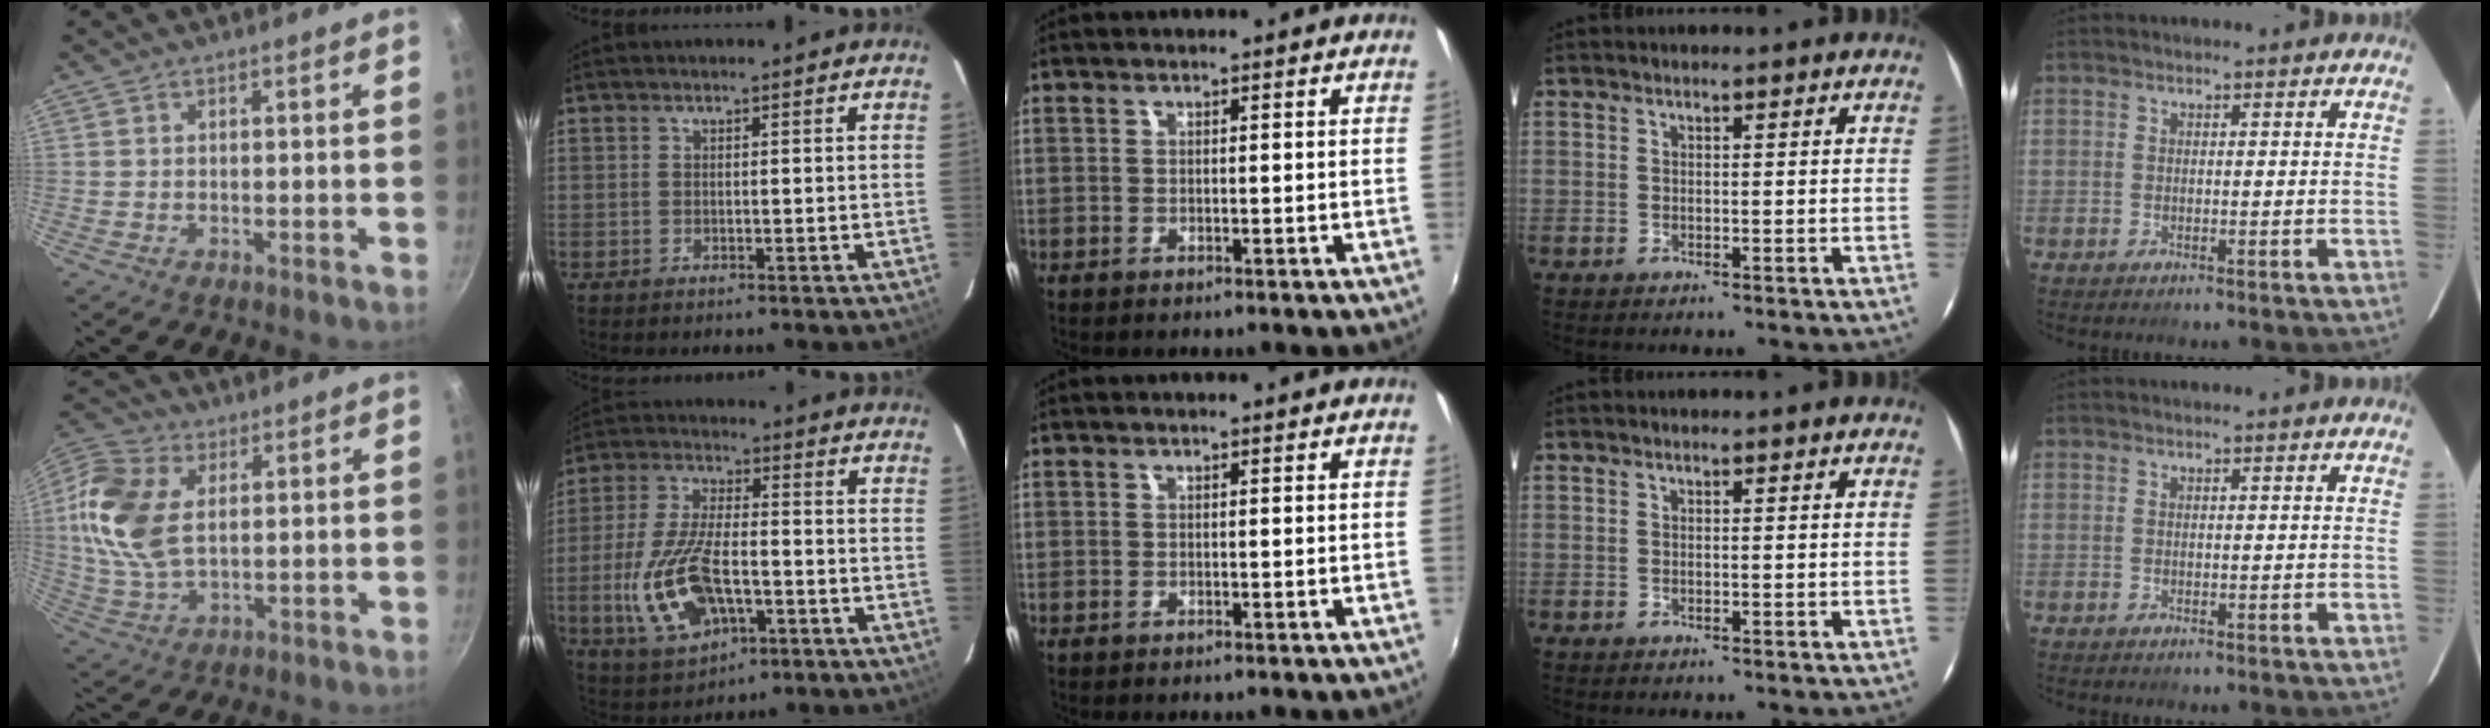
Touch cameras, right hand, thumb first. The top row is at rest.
{"thumb": {"total": 15.0, "force": [2.7, 9.2, 11.5], "torque": [-0.226, 0.000, 0.048]}, "index": {"total": 15.3, "force": [-4.7, 7.1, 12.8], "torque": [-0.279, -0.009, -0.076]}}